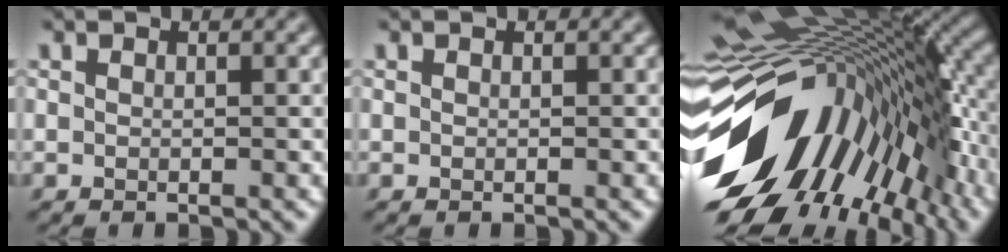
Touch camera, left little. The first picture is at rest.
{"total": 0.0}
{"total": 18.5, "force": [-6.4, 10.1, 14.1], "torque": [-0.245, -0.021, -0.108]}